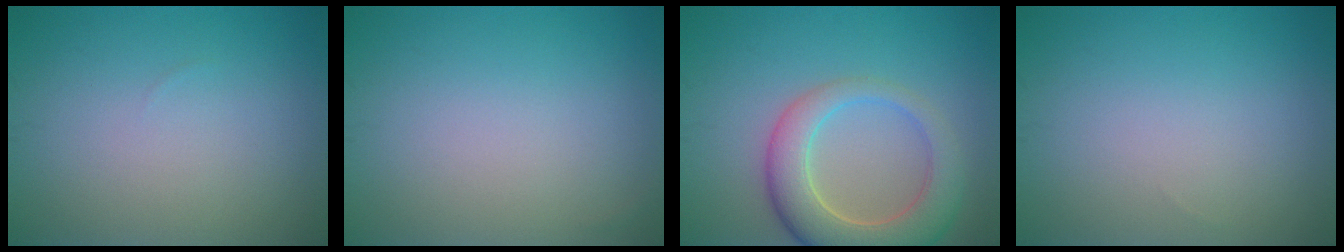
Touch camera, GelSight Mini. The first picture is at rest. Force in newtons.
{"total": 0.0}
{"total": 6.8, "press": 6.8, "slide": 0.7}
{"total": 0.0}